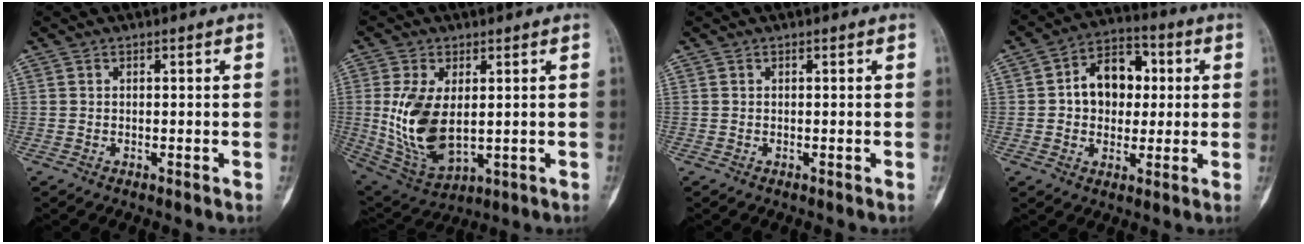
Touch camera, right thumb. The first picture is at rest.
{"total": 13.4, "force": [0.6, 7.4, 11.1], "torque": [-0.216, -0.011, 0.035]}
{"total": 0.0}
{"total": 11.8, "force": [1.4, 8.7, 7.8], "torque": [-0.076, 0.019, 0.016]}